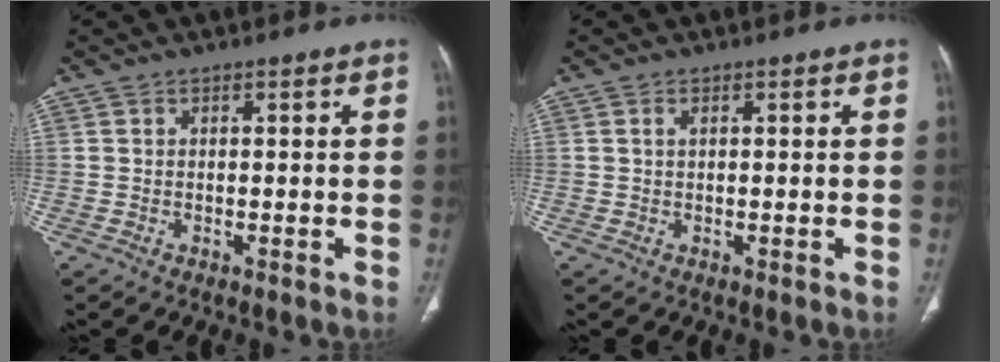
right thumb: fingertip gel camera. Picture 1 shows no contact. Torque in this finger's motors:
{"motor_torque": [-0.33, 0.42, -0.01, 0.13, 0.00]}